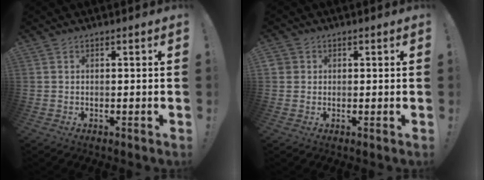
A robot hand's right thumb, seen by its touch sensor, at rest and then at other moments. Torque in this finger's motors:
{"motor_torque": [0.20, 0.36, 0.61, 0.16, 0.02]}